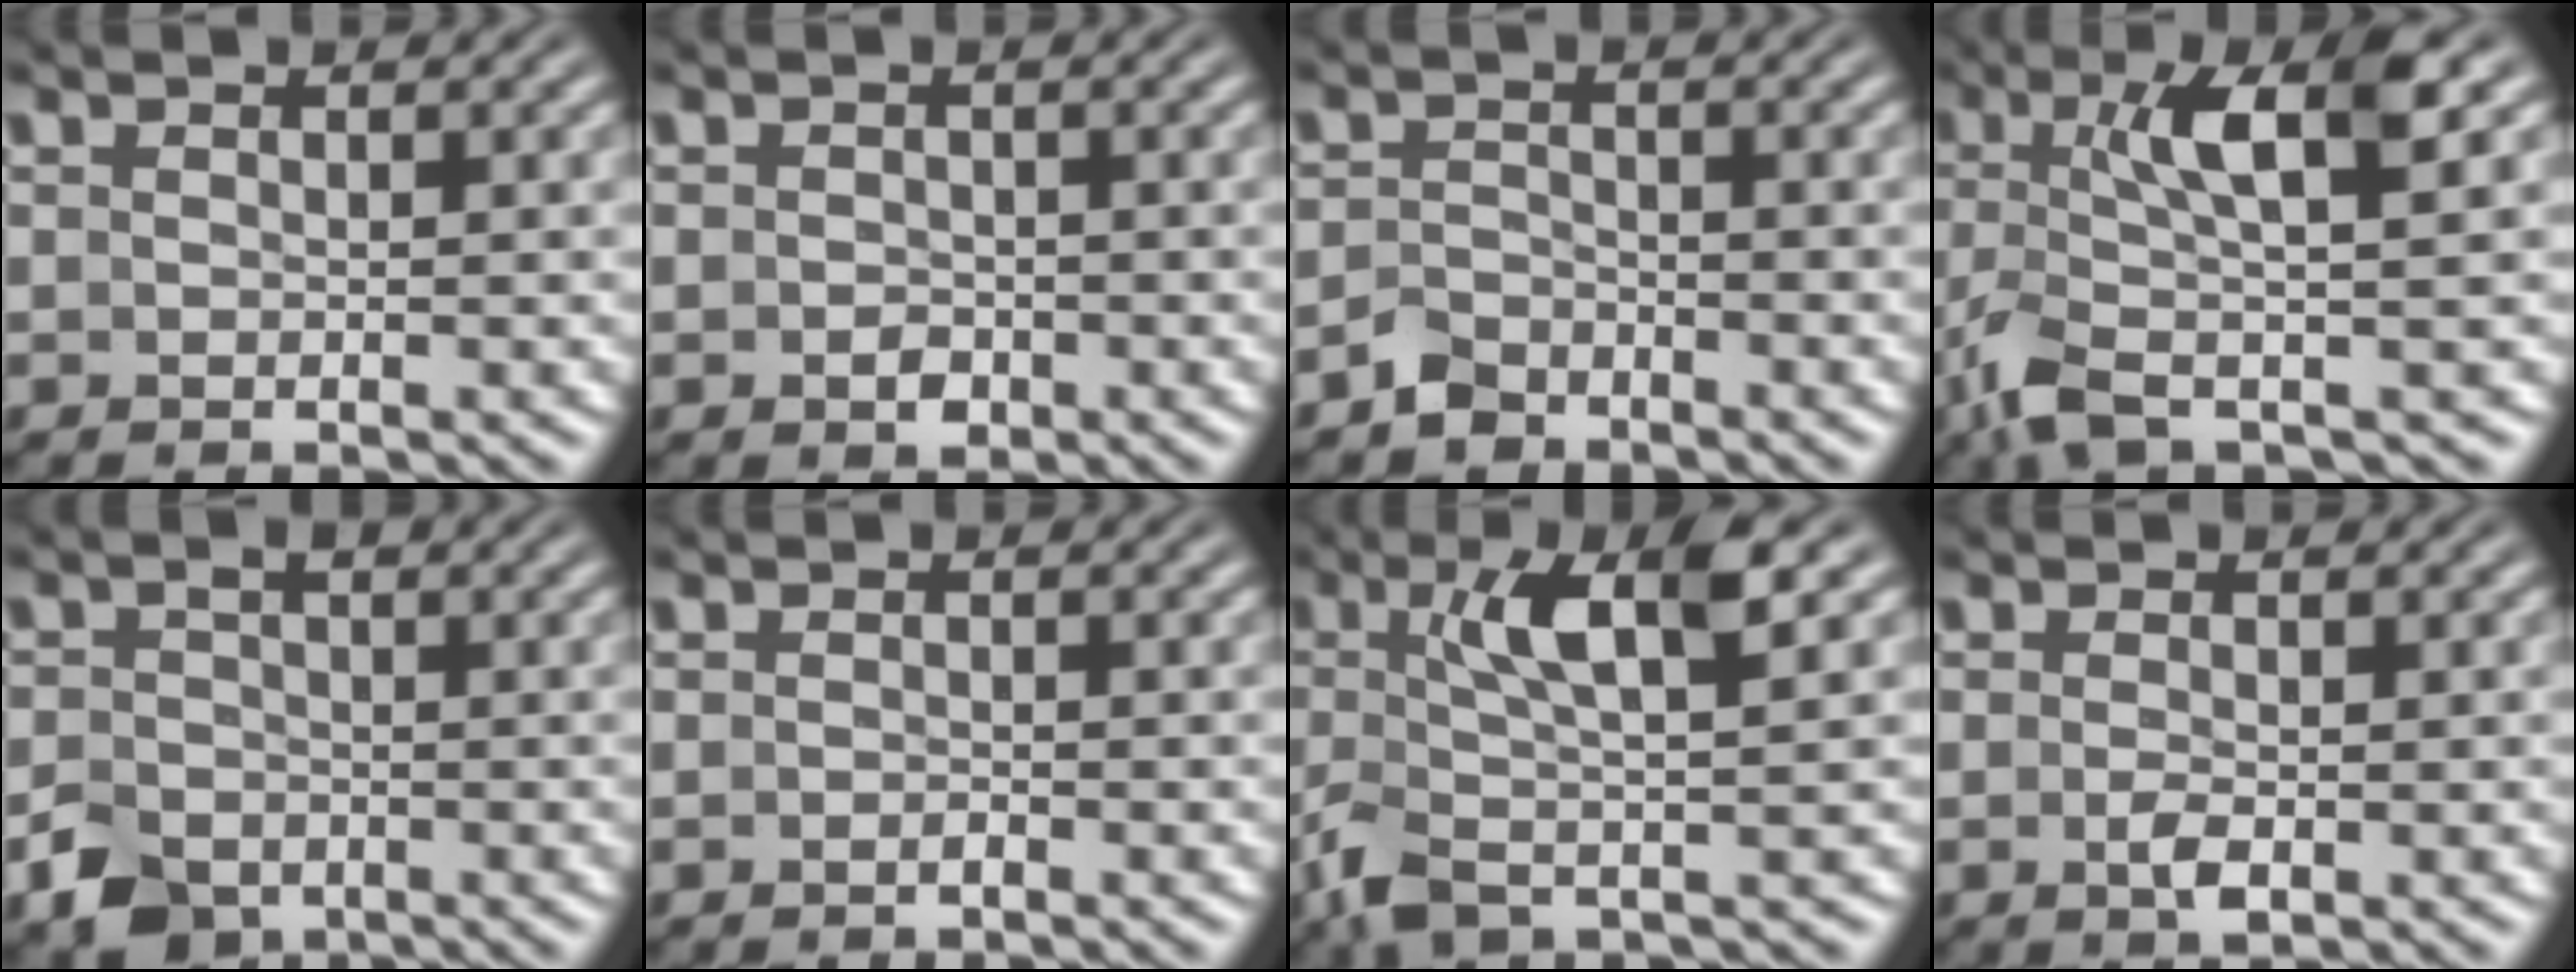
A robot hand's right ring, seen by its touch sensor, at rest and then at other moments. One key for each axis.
{"total": 1.1, "fx": -0.7, "fy": 0.7, "fz": 0.6, "tx": -0.003, "ty": -0.008, "tz": -0.006}
{"total": 2.7, "fx": -2.6, "fy": 0.8, "fz": 0.0, "tx": -0.001, "ty": -0.010, "tz": -0.044}
{"total": 6.1, "fx": -0.8, "fy": 1.4, "fz": 5.9, "tx": -0.125, "ty": -0.010, "tz": 0.001}
{"total": 3.0, "fx": -2.1, "fy": 1.8, "fz": 1.1, "tx": -0.015, "ty": -0.016, "tz": -0.034}
{"total": 0.5, "fx": -0.5, "fy": -0.1, "fz": 0.2, "tx": -0.006, "ty": 0.000, "tz": -0.009}
{"total": 5.6, "fx": -0.5, "fy": 1.6, "fz": 5.3, "tx": -0.116, "ty": -0.004, "tz": -0.001}
{"total": 1.4, "fx": -0.6, "fy": 0.2, "fz": 1.2, "tx": -0.024, "ty": -0.007, "tz": -0.006}